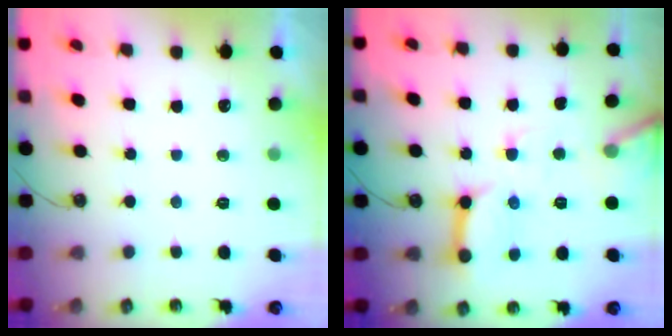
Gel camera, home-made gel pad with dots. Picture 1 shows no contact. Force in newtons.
{"total": 14.8, "press": 14.8, "slide": 1.1}